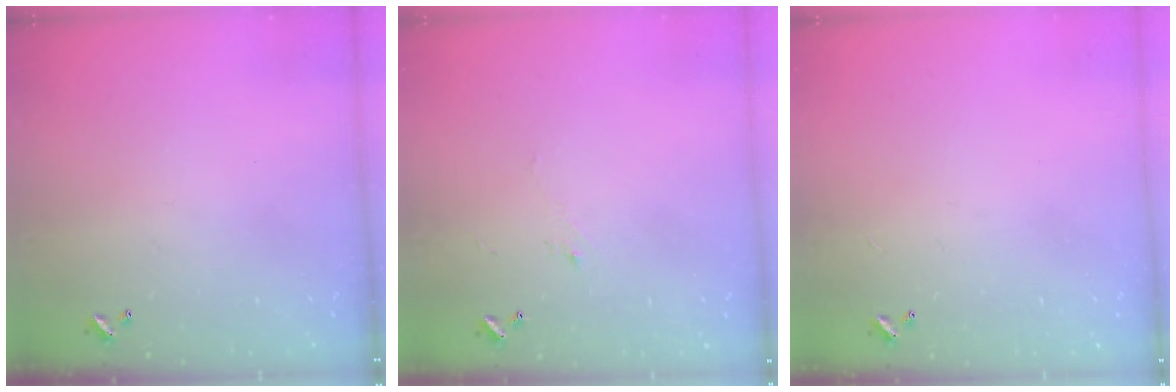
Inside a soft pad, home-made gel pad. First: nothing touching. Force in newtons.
{"total": 1.2, "press": 0.8, "slide": 0.8}
{"total": 2.8, "press": 2.8, "slide": 0.3}